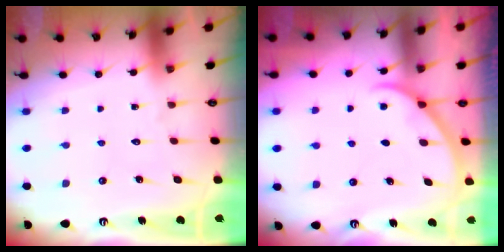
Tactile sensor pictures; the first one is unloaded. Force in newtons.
{"total": 2.5, "press": 2.5, "slide": 0.2}